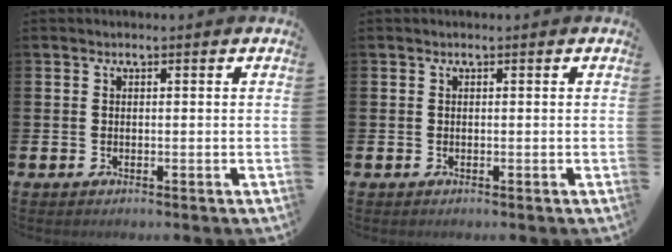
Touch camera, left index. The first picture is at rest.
{"total": 0.0}